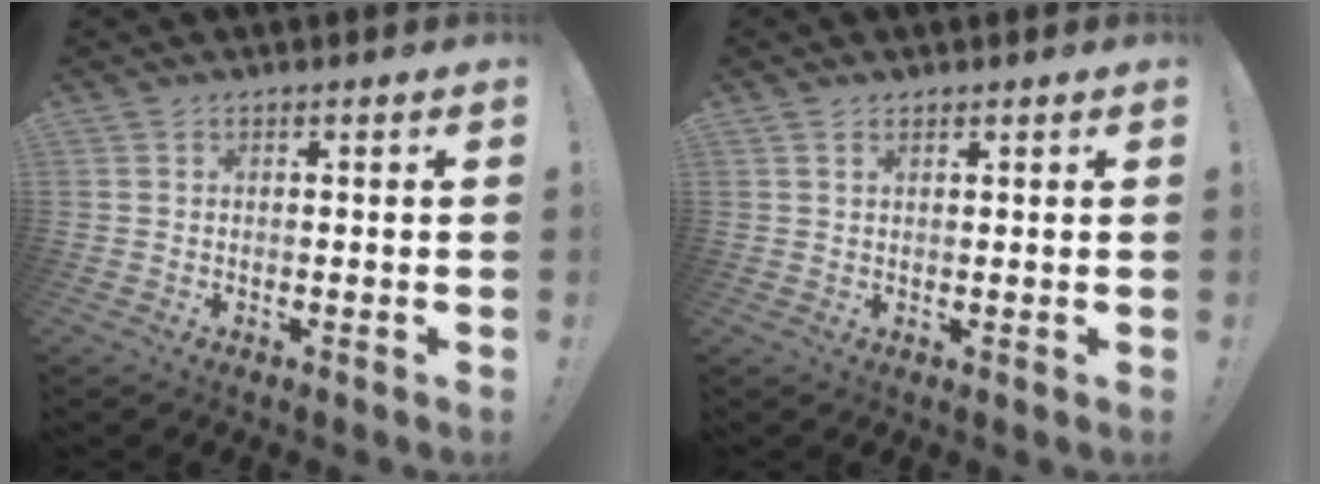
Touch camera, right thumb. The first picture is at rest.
{"total": 1.2, "force": [0.9, 0.7, 0.5], "torque": [-0.010, 0.000, 0.017]}